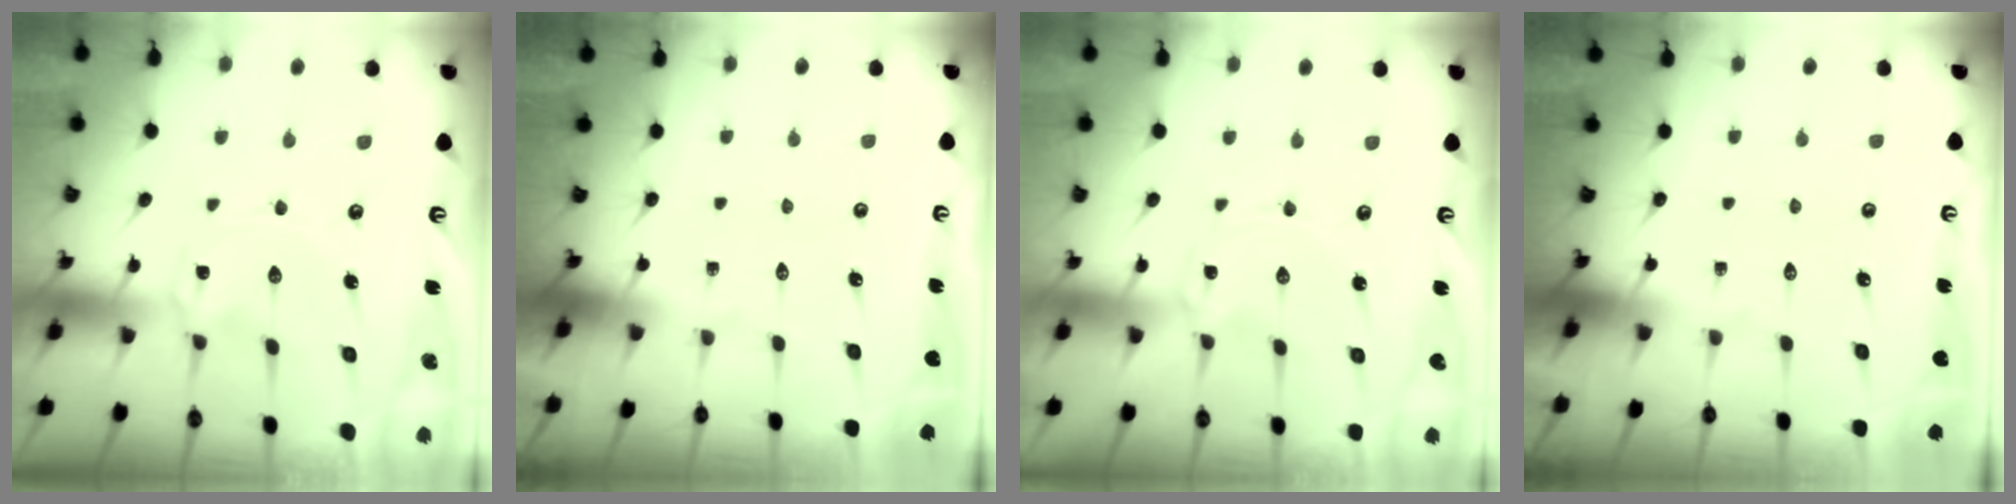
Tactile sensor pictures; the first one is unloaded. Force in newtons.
{"total": 0.0}
{"total": 0.0}
{"total": 0.0}